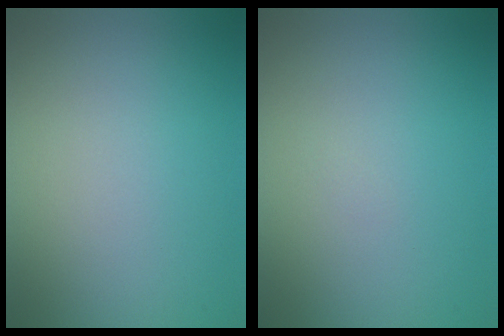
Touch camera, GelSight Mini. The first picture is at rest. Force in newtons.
{"total": 0.0}